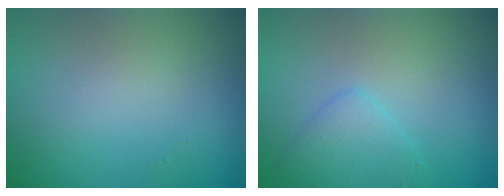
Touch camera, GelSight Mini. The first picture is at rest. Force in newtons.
{"total": 2.1, "press": 2.1, "slide": 0.0}